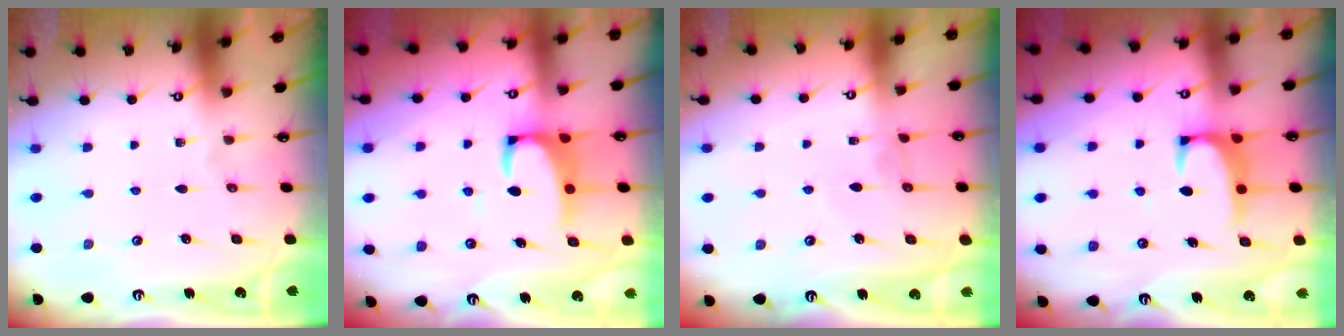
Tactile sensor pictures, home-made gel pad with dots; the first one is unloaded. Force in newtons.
{"total": 4.7, "press": 4.6, "slide": 0.9}
{"total": 1.1, "press": 1.0, "slide": 0.2}
{"total": 2.0, "press": 1.9, "slide": 0.7}